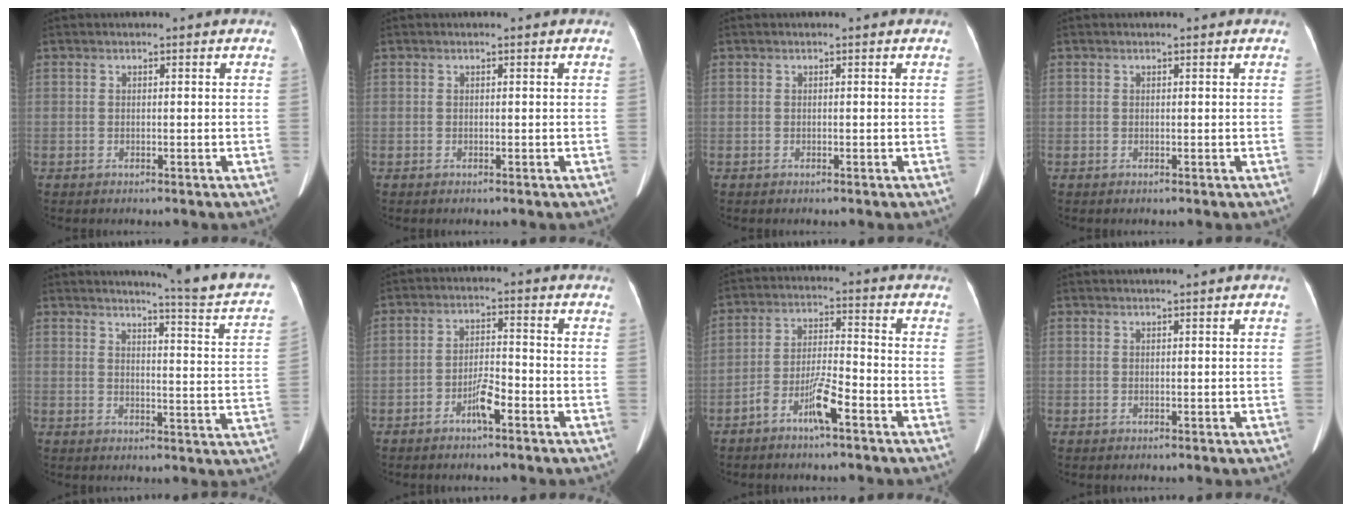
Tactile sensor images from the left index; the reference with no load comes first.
{"total": 0.0}
{"total": 0.0}
{"total": 0.0}
{"total": 14.0, "force": [12.8, -0.6, 5.7], "torque": [-0.067, -0.068, 0.131]}
{"total": 4.2, "force": [-2.6, 0.9, 3.2], "torque": [-0.065, 0.007, -0.047]}
{"total": 6.5, "force": [-4.1, 0.7, 5.0], "torque": [-0.104, 0.007, -0.075]}
{"total": 0.5, "force": [0.3, -0.1, 0.4], "torque": [-0.011, 0.003, 0.011]}